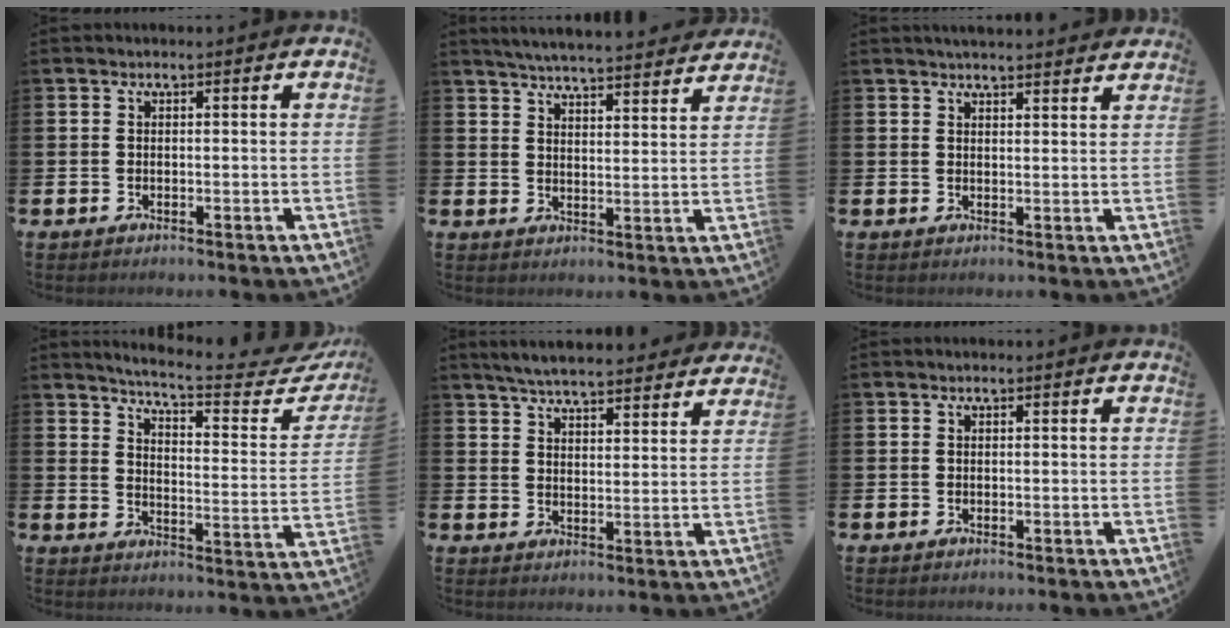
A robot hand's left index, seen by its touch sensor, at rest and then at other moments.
{"total": 5.6, "force": [5.6, 0.1, 0.8], "torque": [-0.030, -0.037, 0.099]}
{"total": 3.2, "force": [3.2, 0.2, 0.3], "torque": [-0.011, -0.015, 0.058]}
{"total": 6.2, "force": [5.7, 0.1, 2.5], "torque": [-0.059, -0.051, 0.089]}
{"total": 6.0, "force": [5.8, 0.7, 1.2], "torque": [-0.041, -0.029, 0.104]}
{"total": 0.0}